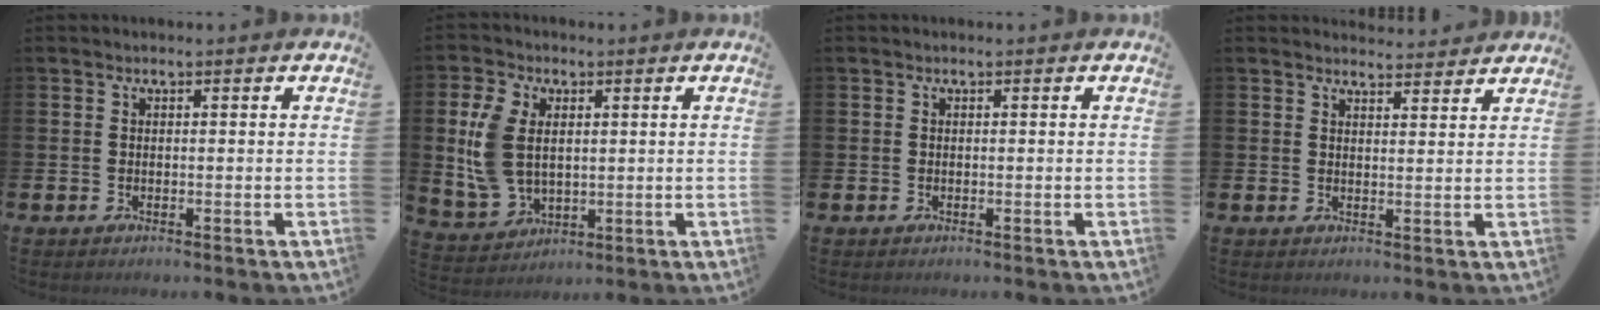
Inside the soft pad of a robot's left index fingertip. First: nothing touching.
{"total": 8.3, "force": [2.1, 5.8, 5.5], "torque": [-0.135, 0.017, 0.038]}
{"total": 0.0}
{"total": 3.1, "force": [3.1, 0.3, -0.1], "torque": [0.005, -0.021, 0.054]}